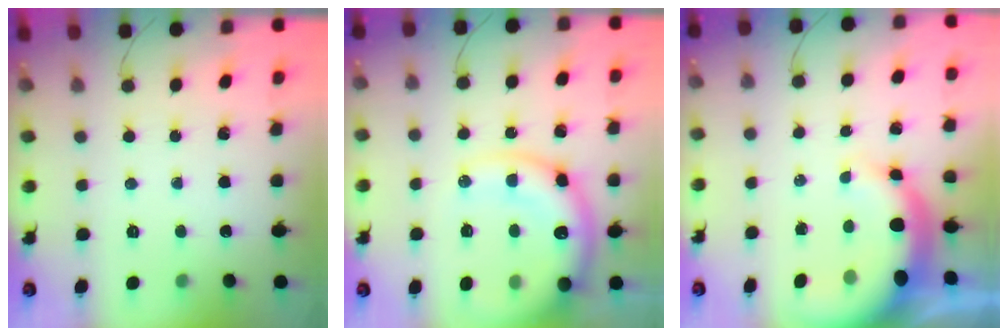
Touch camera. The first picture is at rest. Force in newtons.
{"total": 18.2, "press": 17.7, "slide": 4.0}
{"total": 10.9, "press": 10.8, "slide": 1.8}